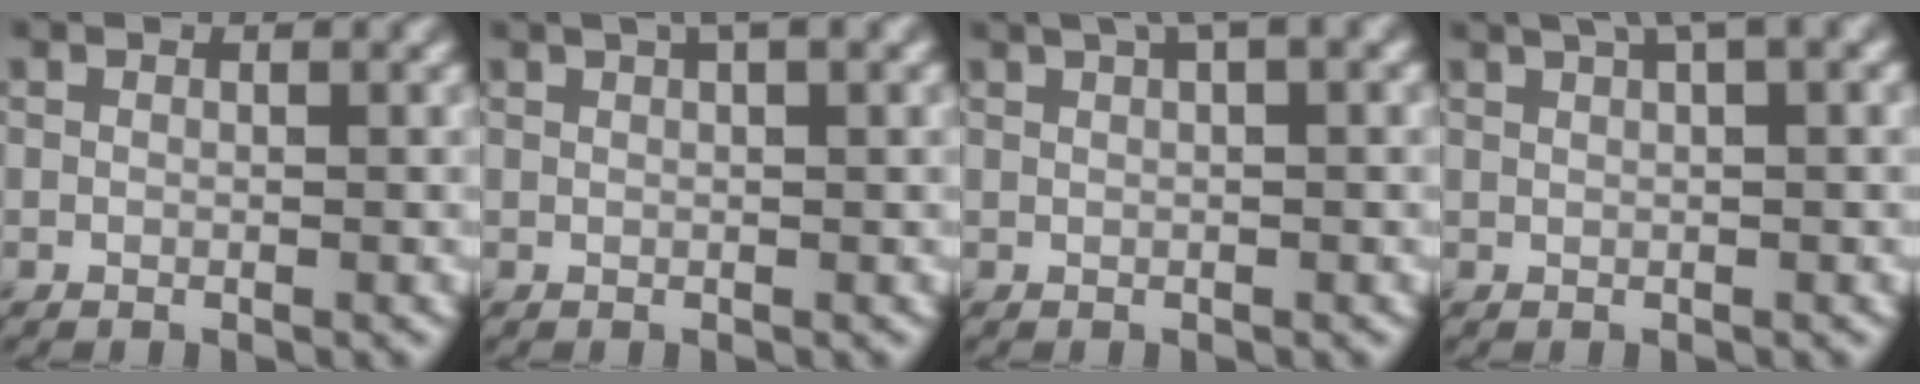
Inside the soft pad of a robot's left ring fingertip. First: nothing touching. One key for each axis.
{"total": 3.1, "fx": 1.8, "fy": 0.7, "fz": 2.3, "tx": -0.025, "ty": 0.002, "tz": 0.023}
{"total": 3.4, "fx": 2.0, "fy": 0.7, "fz": 2.6, "tx": -0.036, "ty": 0.014, "tz": 0.031}
{"total": 3.7, "fx": 2.3, "fy": 0.6, "fz": 2.8, "tx": -0.037, "ty": 0.015, "tz": 0.036}